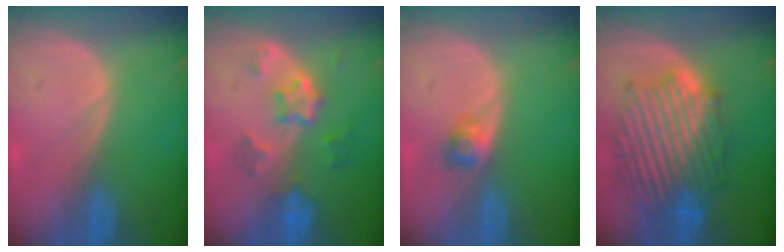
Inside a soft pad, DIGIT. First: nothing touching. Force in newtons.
{"total": 6.1, "press": 5.5, "slide": 2.7}
{"total": 2.5, "press": 2.3, "slide": 1.0}
{"total": 11.7, "press": 11.7, "slide": 0.8}